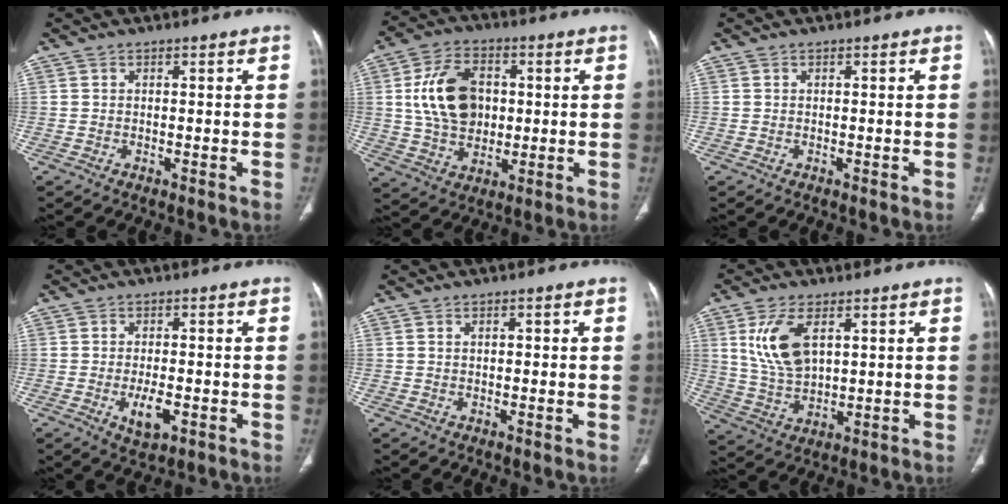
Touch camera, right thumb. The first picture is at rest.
{"total": 13.9, "force": [1.9, 9.9, 9.5], "torque": [-0.147, 0.003, 0.036]}
{"total": 0.0}
{"total": 4.9, "force": [-1.5, 2.3, 4.0], "torque": [-0.061, 0.000, -0.019]}
{"total": 0.9, "force": [0.2, 0.5, 0.7], "torque": [-0.012, 0.004, 0.005]}
{"total": 10.3, "force": [3.6, 5.3, 8.1], "torque": [-0.160, -0.014, 0.078]}